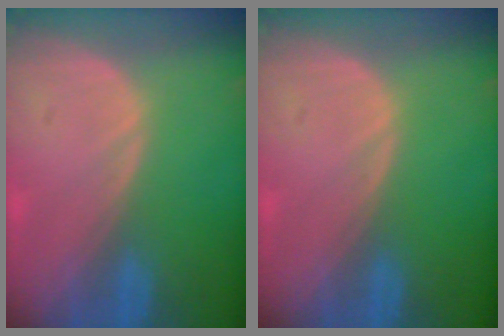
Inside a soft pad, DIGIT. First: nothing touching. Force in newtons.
{"total": 0.0}